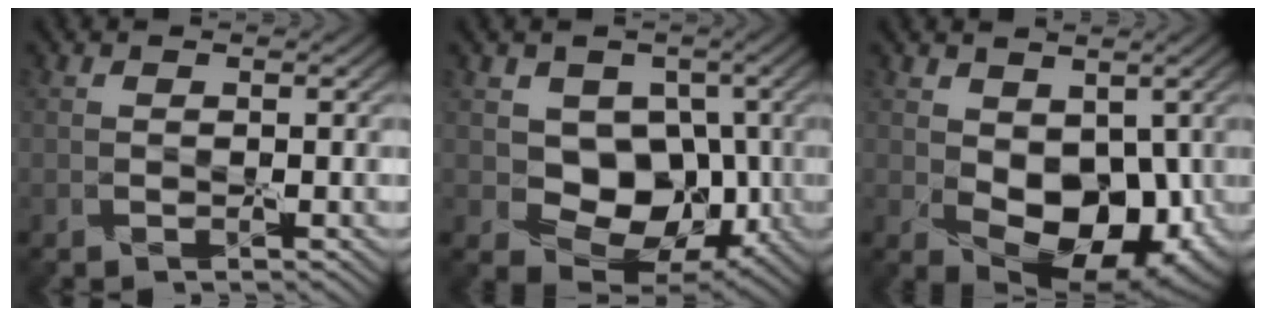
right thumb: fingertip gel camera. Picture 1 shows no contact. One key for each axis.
{"total": 7.4, "fx": 0.2, "fy": 6.2, "fz": 4.0, "tx": -0.047, "ty": -0.010, "tz": -0.010}
{"total": 8.8, "fx": -0.1, "fy": 5.9, "fz": 6.5, "tx": -0.098, "ty": -0.029, "tz": 0.009}